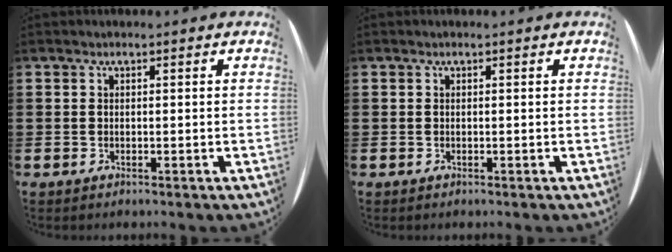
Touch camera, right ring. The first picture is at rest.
{"total": 0.0}